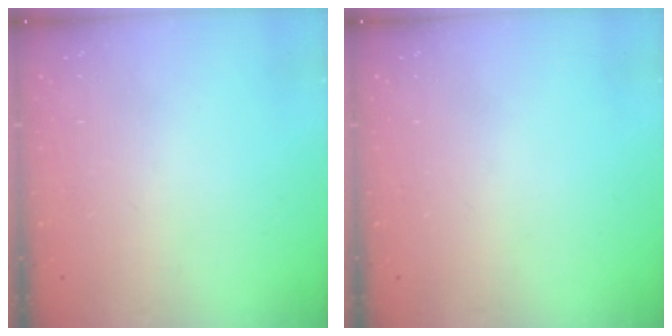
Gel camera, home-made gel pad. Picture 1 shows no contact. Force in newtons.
{"total": 0.0}